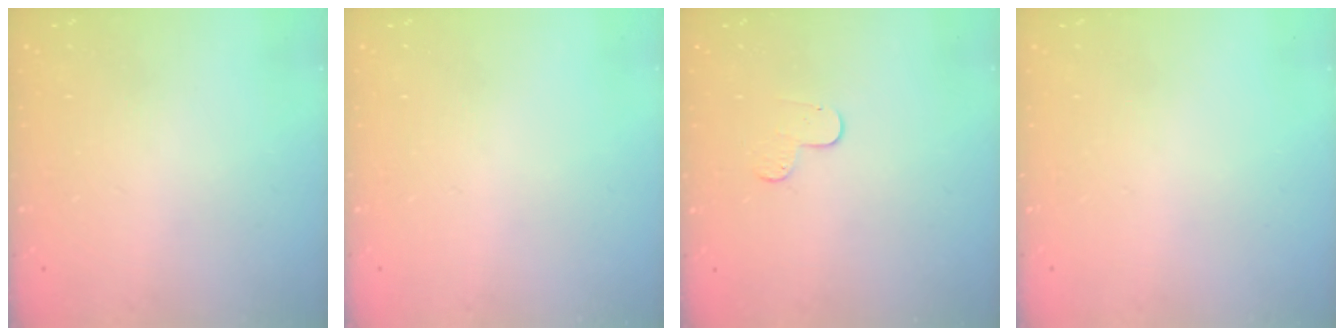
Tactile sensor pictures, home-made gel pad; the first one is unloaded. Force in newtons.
{"total": 0.0}
{"total": 5.5, "press": 5.5, "slide": 0.6}
{"total": 0.0}